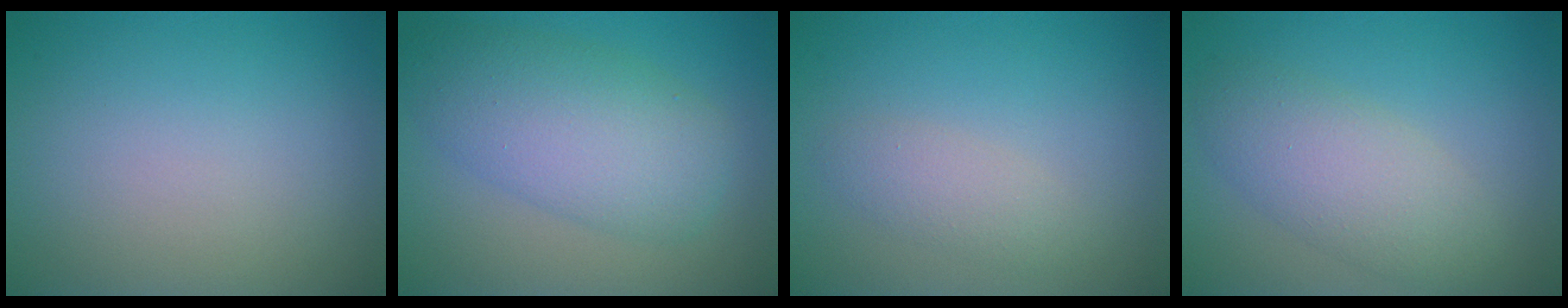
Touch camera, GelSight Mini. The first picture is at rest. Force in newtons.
{"total": 6.8, "press": 6.8, "slide": 0.1}
{"total": 1.9, "press": 1.9, "slide": 0.0}
{"total": 4.4, "press": 4.4, "slide": 0.0}